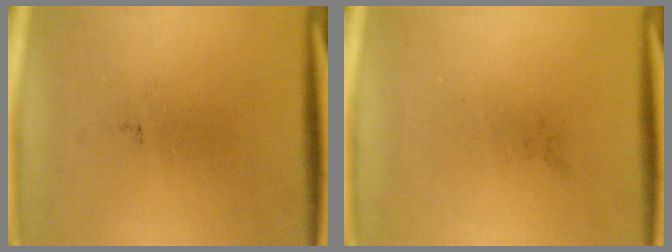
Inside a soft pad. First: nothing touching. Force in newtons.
{"total": 0.0}